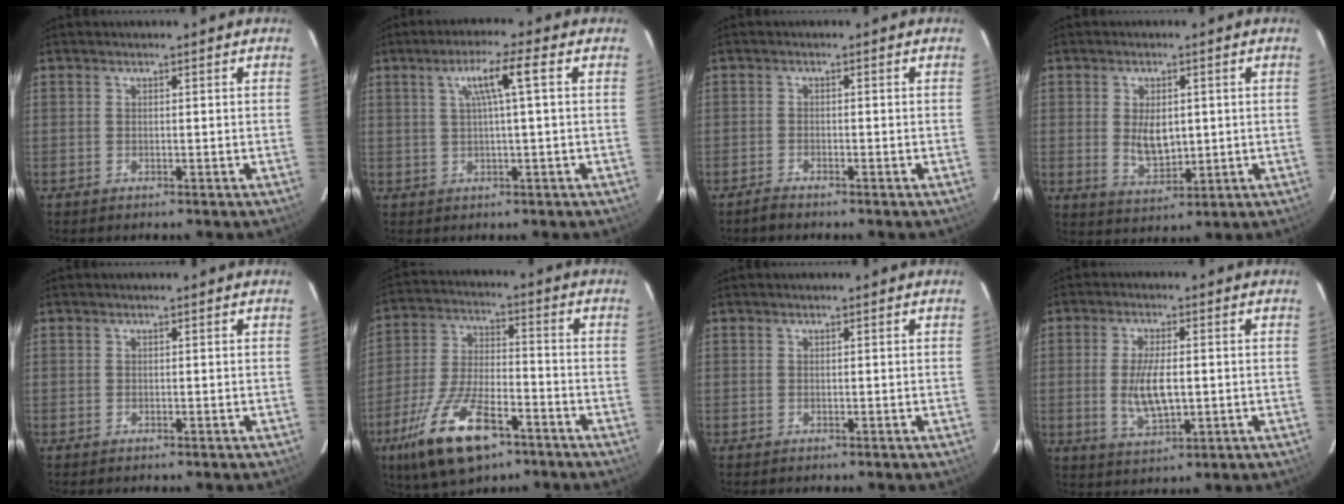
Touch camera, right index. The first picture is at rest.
{"total": 5.8, "force": [1.4, -0.5, 5.6], "torque": [-0.097, 0.008, 0.027]}
{"total": 1.8, "force": [-1.7, 0.1, 0.6], "torque": [-0.023, -0.003, -0.031]}
{"total": 5.7, "force": [0.5, 3.6, 4.4], "torque": [-0.075, -0.007, 0.020]}
{"total": 0.0}
{"total": 17.2, "force": [-9.9, 6.6, 12.4], "torque": [-0.260, -0.028, -0.178]}
{"total": 0.0}
{"total": 7.9, "force": [-0.6, 3.3, 7.2], "torque": [-0.138, -0.009, -0.005]}